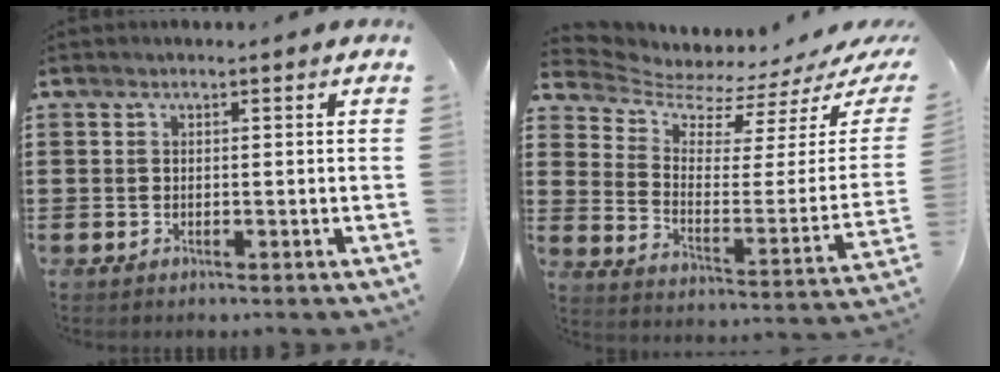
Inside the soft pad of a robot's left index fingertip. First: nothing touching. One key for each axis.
{"total": 3.9, "fx": 3.6, "fy": 1.1, "fz": 1.2, "tx": -0.052, "ty": -0.042, "tz": 0.055}